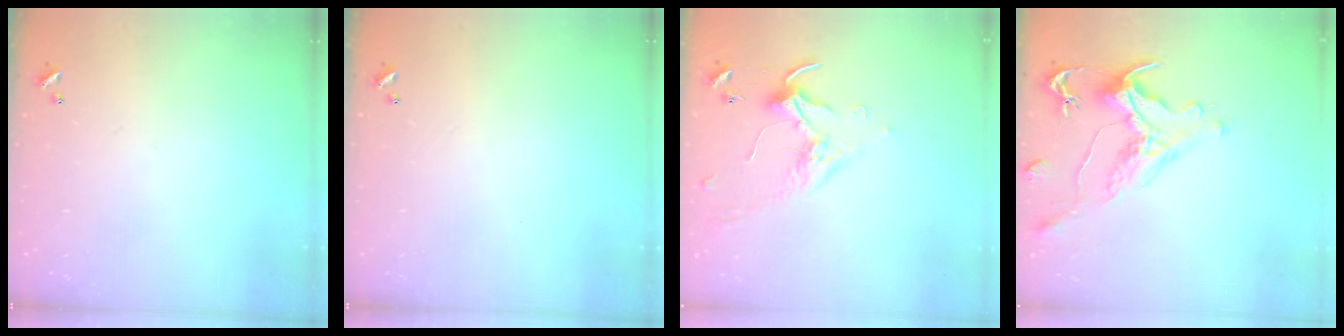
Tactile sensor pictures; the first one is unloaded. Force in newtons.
{"total": 0.0}
{"total": 0.0}
{"total": 1.3, "press": 0.1, "slide": 1.3}